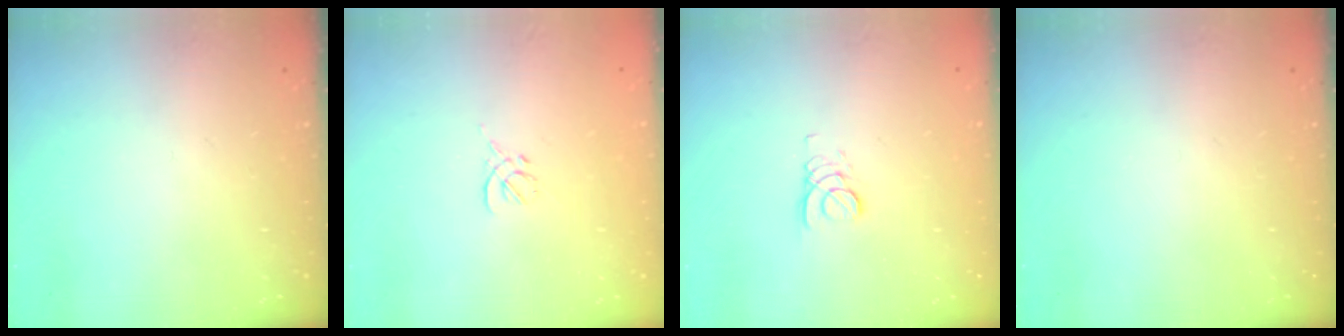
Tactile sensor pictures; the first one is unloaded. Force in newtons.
{"total": 0.0}
{"total": 2.2, "press": 2.2, "slide": 0.3}
{"total": 0.0}